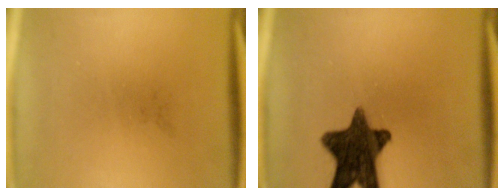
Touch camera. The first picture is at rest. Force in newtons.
{"total": 13.4}